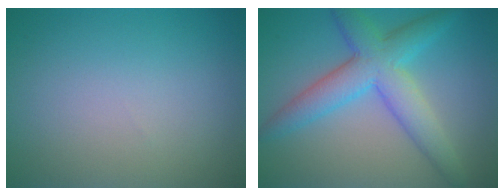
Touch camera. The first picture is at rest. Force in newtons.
{"total": 6.1, "press": 6.1, "slide": 0.1}